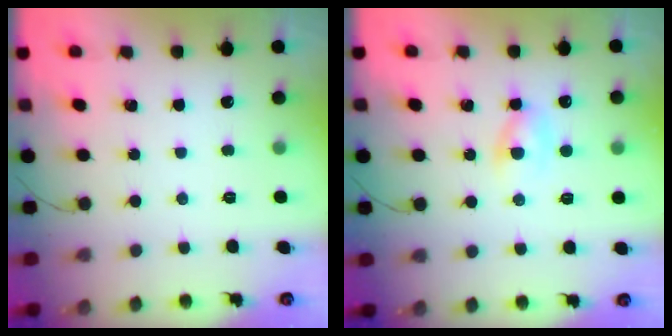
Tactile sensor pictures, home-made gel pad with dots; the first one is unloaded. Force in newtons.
{"total": 2.5, "press": 2.2, "slide": 1.1}